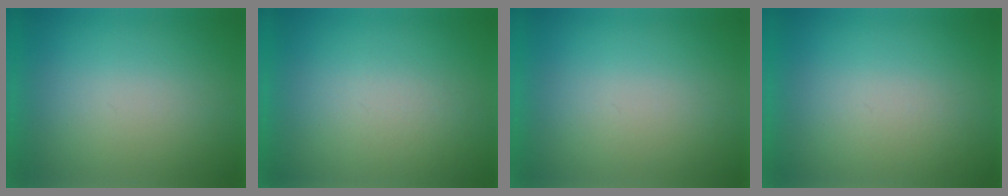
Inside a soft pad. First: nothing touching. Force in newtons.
{"total": 3.3}
{"total": 1.0}
{"total": 1.8}